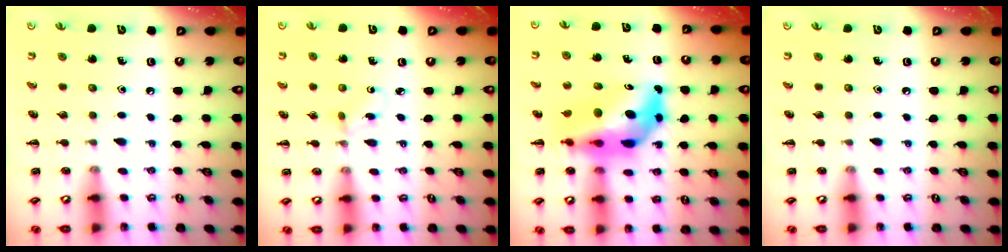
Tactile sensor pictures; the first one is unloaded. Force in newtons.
{"total": 1.5, "press": 1.3, "slide": 0.8}
{"total": 12.8, "press": 12.2, "slide": 4.0}
{"total": 0.0}